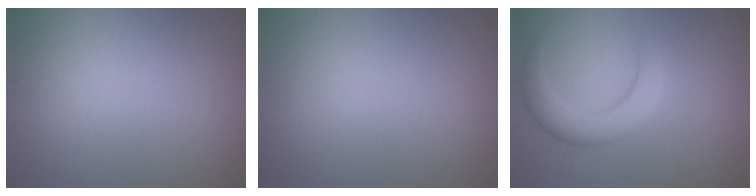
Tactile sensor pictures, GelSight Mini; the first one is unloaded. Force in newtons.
{"total": 0.0}
{"total": 4.0, "press": 4.0, "slide": 0.3}